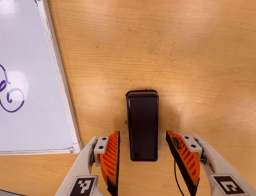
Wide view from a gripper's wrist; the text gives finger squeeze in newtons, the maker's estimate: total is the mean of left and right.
{"total": 0.0}